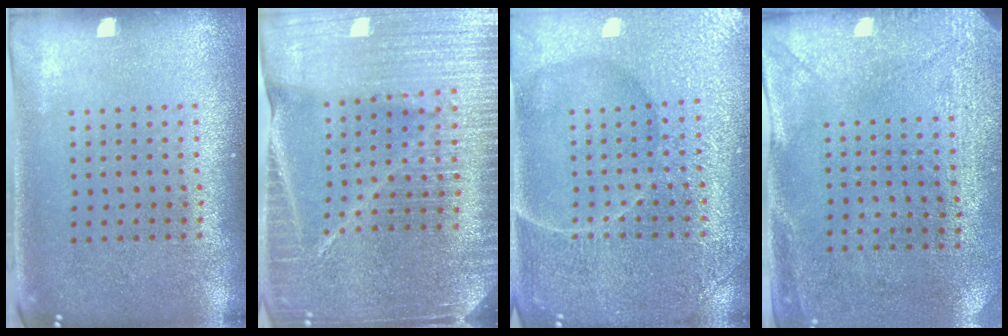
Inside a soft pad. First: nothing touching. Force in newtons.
{"total": 5.3, "press": 4.7, "slide": 2.4}
{"total": 4.3, "press": 4.2, "slide": 0.5}
{"total": 2.9, "press": 2.3, "slide": 1.8}